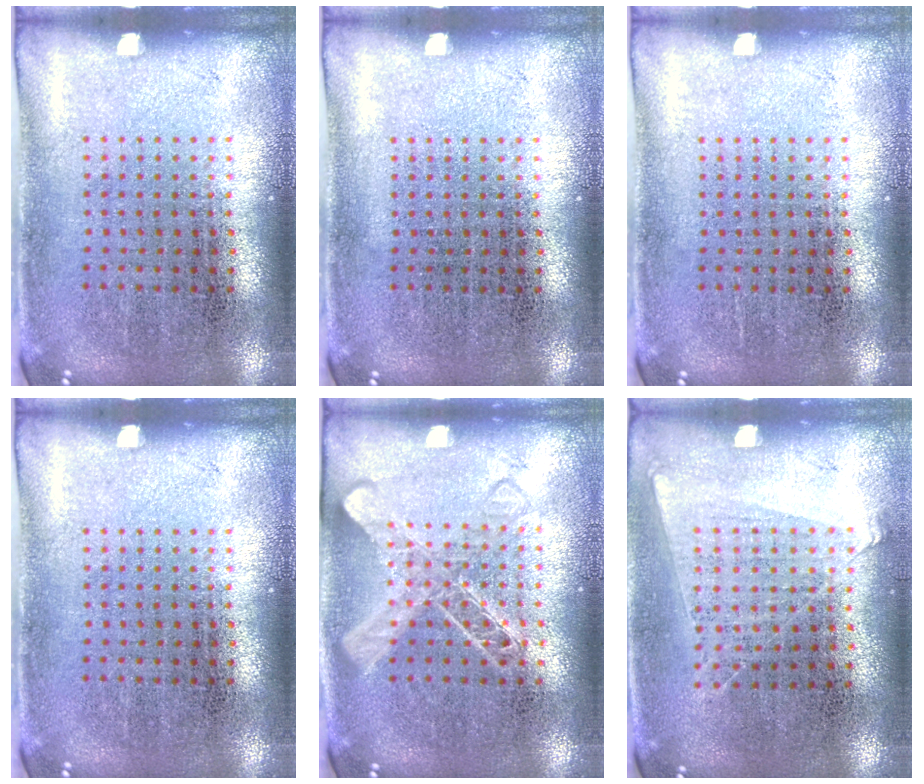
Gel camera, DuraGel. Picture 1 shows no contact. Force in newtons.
{"total": 0.0}
{"total": 0.0}
{"total": 0.0}
{"total": 2.5, "press": 2.4, "slide": 0.5}
{"total": 1.0, "press": 0.9, "slide": 0.4}